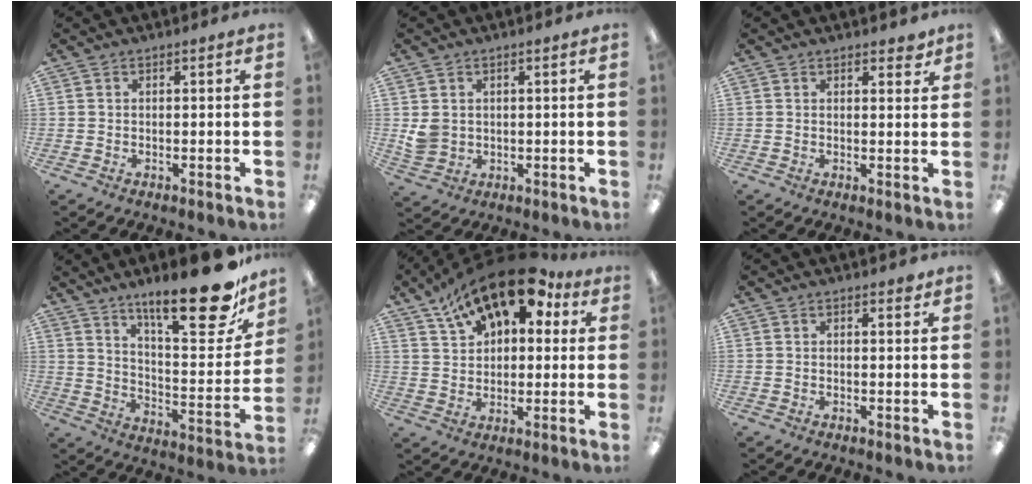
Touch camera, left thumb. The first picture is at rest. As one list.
[{"total": 4.1, "force": [1.0, 3.7, 1.4], "torque": [-0.015, 0.000, 0.021]}, {"total": 2.2, "force": [1.8, 1.0, 0.7], "torque": [-0.001, -0.004, 0.029]}, {"total": 22.5, "force": [15.9, 7.0, 14.2], "torque": [-0.192, -0.118, 0.257]}, {"total": 16.1, "force": [10.7, 8.0, 9.0], "torque": [-0.160, -0.055, 0.190]}, {"total": 1.0, "force": [0.7, 0.5, 0.6], "torque": [0.003, -0.004, 0.009]}]